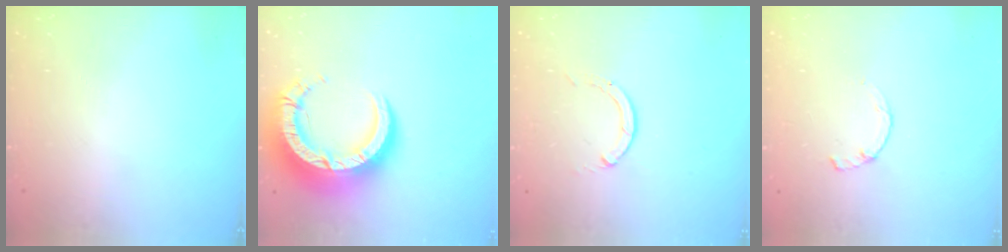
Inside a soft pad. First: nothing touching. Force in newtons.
{"total": 19.6, "press": 19.5, "slide": 1.7}
{"total": 0.0}
{"total": 1.7, "press": 1.7, "slide": 0.3}